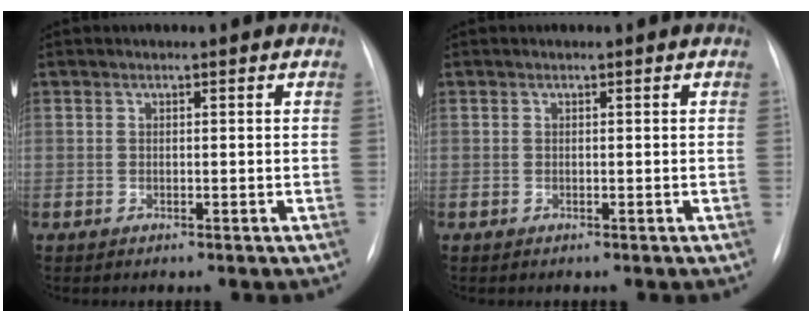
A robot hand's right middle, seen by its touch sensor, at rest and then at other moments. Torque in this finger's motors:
{"motor_torque": [-0.01, -0.01, 0.00, -0.01]}